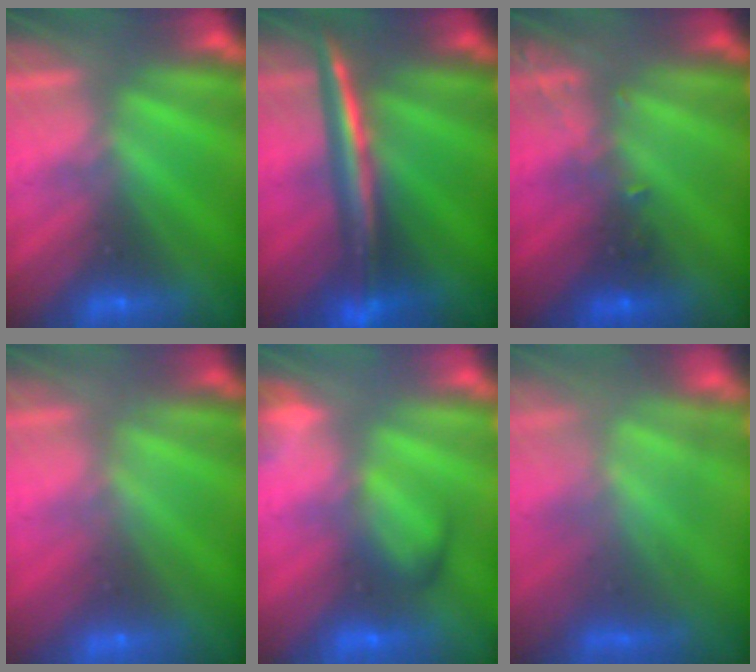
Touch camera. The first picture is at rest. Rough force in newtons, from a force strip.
{"total": 2.9}
{"total": 2.8}
{"total": 1.5}
{"total": 2.6}
{"total": 3.9}